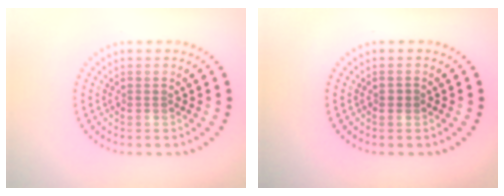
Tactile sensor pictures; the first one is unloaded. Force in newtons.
{"total": 0.8, "press": 0.8, "slide": 0.3}